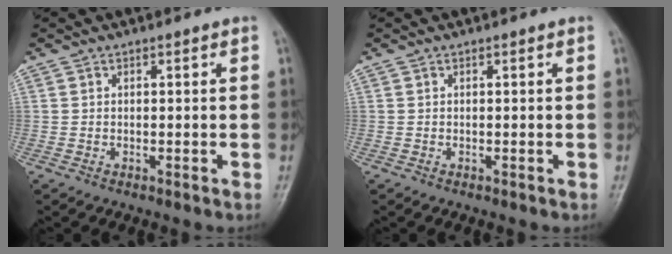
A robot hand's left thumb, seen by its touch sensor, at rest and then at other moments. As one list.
[{"total": 0.0}]